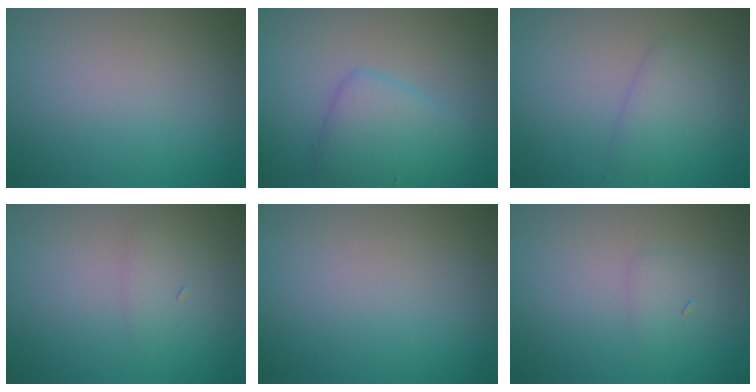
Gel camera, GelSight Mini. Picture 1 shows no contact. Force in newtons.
{"total": 3.7, "press": 3.7, "slide": 0.1}
{"total": 2.4, "press": 2.4, "slide": 0.1}
{"total": 1.3, "press": 1.3, "slide": 0.1}
{"total": 0.0}
{"total": 1.2, "press": 1.2, "slide": 0.1}